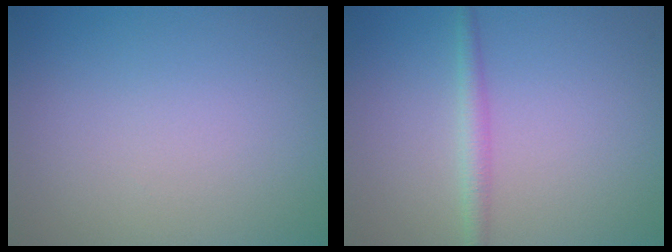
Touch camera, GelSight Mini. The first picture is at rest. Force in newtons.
{"total": 1.7, "press": 1.7, "slide": 0.1}